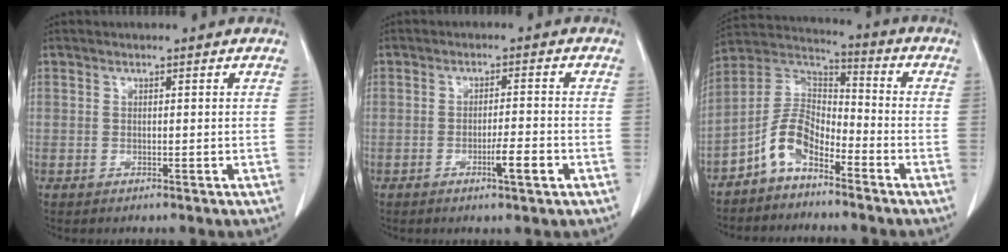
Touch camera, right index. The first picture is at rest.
{"total": 4.2, "force": [-1.9, 0.2, 3.7], "torque": [-0.059, -0.003, -0.029]}
{"total": 8.2, "force": [-5.0, 3.8, 5.2], "torque": [-0.110, 0.027, -0.103]}